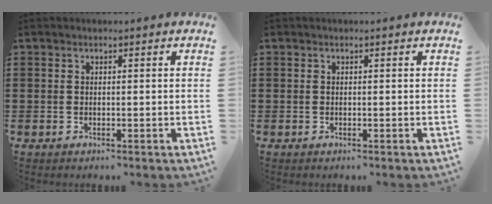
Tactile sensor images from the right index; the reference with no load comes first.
{"total": 0.0}